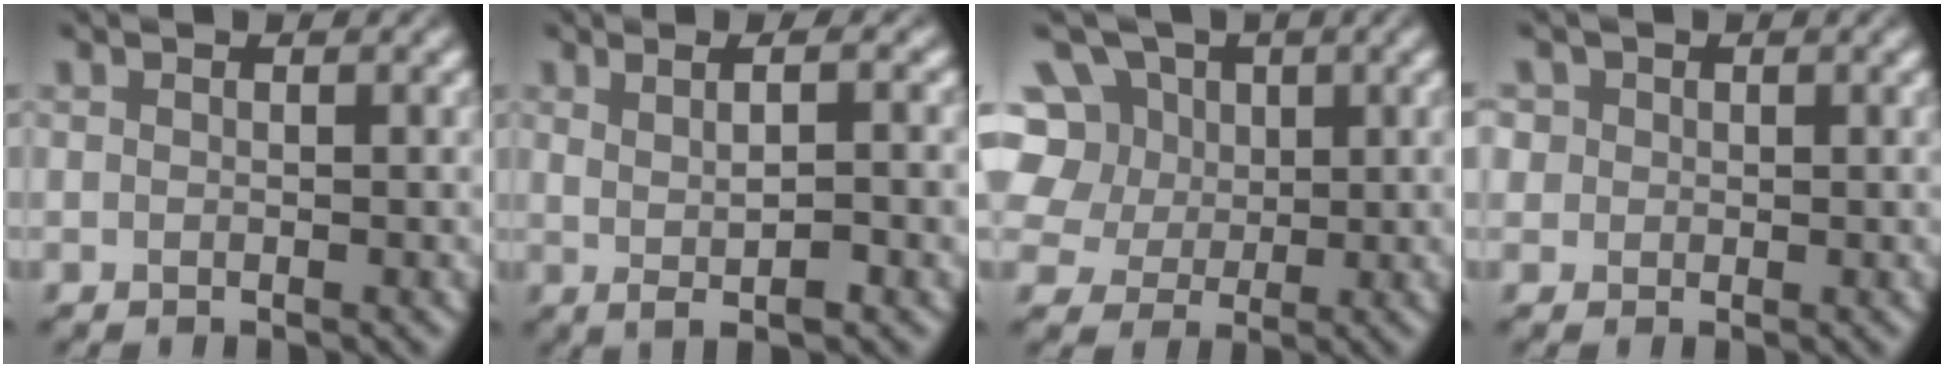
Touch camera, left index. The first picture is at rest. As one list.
[{"total": 4.5, "force": [0.5, 1.1, 4.3], "torque": [-0.057, 0.002, 0.002]}, {"total": 10.9, "force": [4.0, 8.5, 5.6], "torque": [-0.105, 0.039, 0.042]}, {"total": 1.8, "force": [0.6, 1.5, 0.6], "torque": [-0.019, 0.002, 0.016]}]